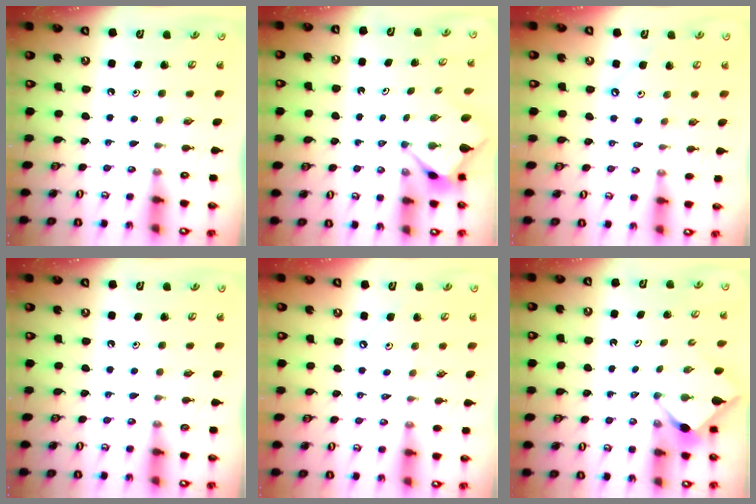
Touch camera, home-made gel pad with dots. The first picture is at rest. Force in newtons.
{"total": 2.9, "press": 2.9, "slide": 0.2}
{"total": 1.9, "press": 1.9, "slide": 0.2}
{"total": 3.9, "press": 3.9, "slide": 0.5}
{"total": 2.9, "press": 2.9, "slide": 0.5}
{"total": 2.5, "press": 2.5, "slide": 0.3}